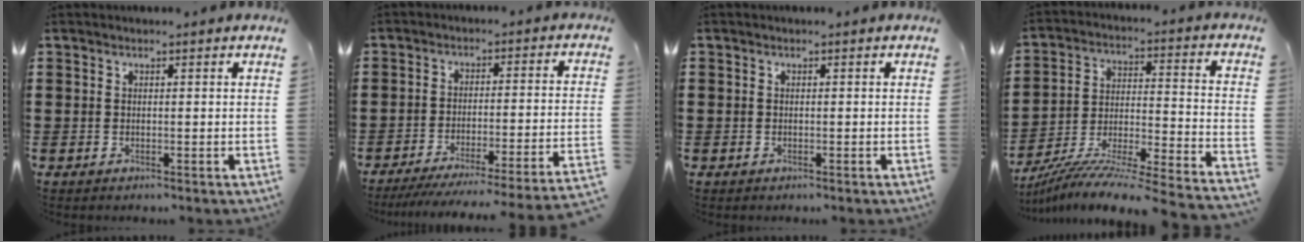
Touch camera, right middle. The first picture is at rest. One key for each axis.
{"total": 5.3, "fx": -4.4, "fy": -0.7, "fz": 3.0, "tx": -0.048, "ty": -0.023, "tz": -0.089}
{"total": 0.5, "fx": -0.2, "fy": 0.5, "fz": 0.0, "tx": -0.001, "ty": 0.004, "tz": -0.005}
{"total": 8.2, "fx": -7.5, "fy": -1.1, "fz": 3.1, "tx": -0.054, "ty": -0.012, "tz": -0.159}